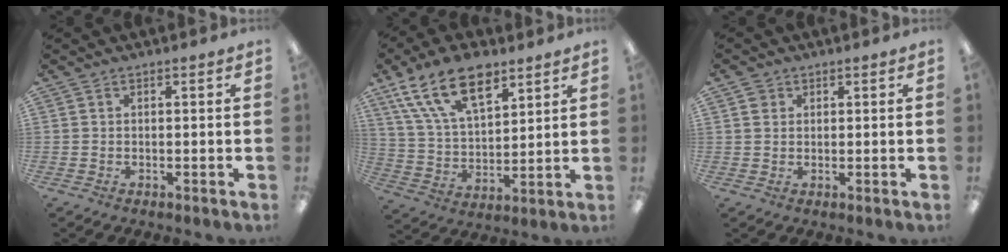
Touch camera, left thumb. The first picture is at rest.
{"total": 16.8, "force": [10.4, 8.4, 10.2], "torque": [-0.186, -0.036, 0.189]}
{"total": 2.0, "force": [1.0, 1.7, 0.3], "torque": [-0.002, 0.000, 0.017]}